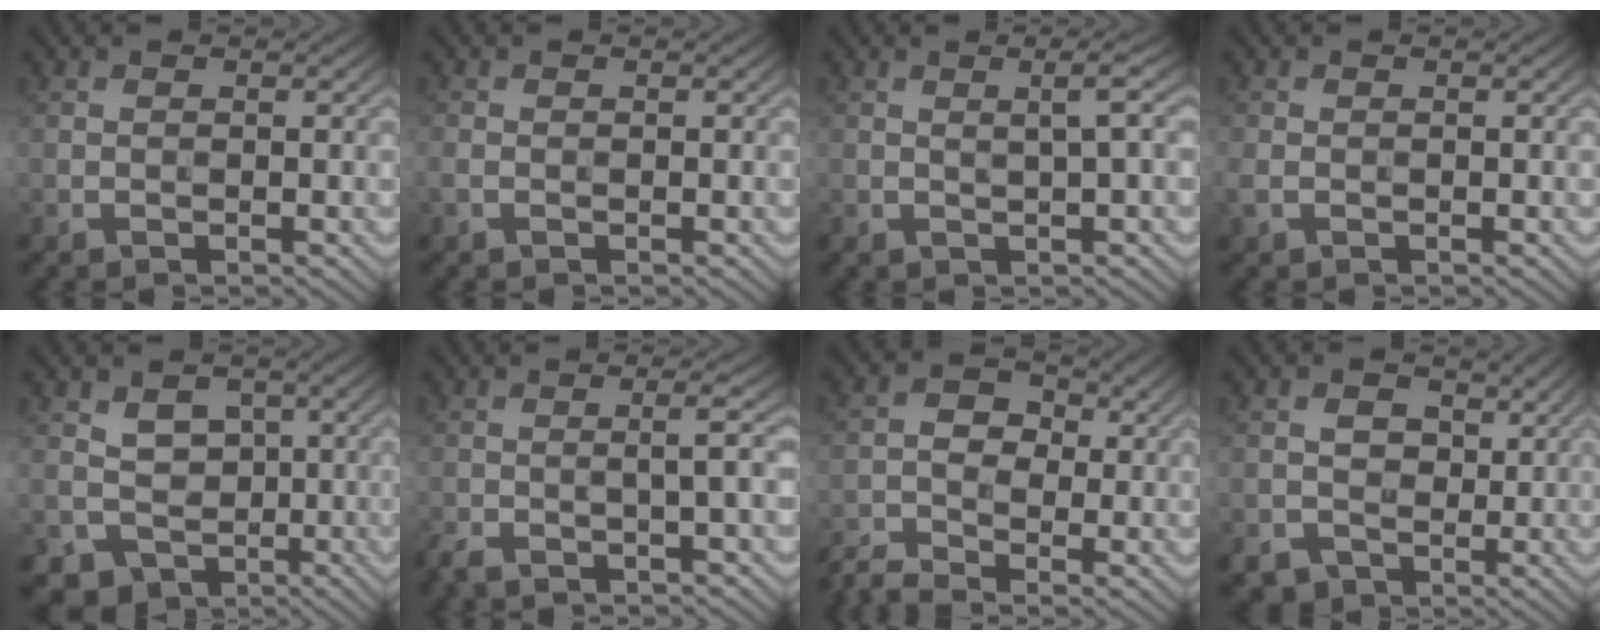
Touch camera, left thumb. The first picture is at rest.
{"total": 1.0, "force": [-0.4, 0.6, 0.6], "torque": [-0.021, -0.002, -0.011]}
{"total": 2.2, "force": [0.6, 0.2, 2.1], "torque": [-0.035, 0.011, 0.009]}
{"total": 1.7, "force": [-0.6, 1.2, 1.0], "torque": [-0.038, -0.007, -0.013]}
{"total": 5.7, "force": [-0.9, 5.0, 2.6], "torque": [-0.053, -0.013, -0.021]}
{"total": 3.6, "force": [-1.4, 0.7, 3.3], "torque": [-0.046, 0.006, -0.039]}
{"total": 4.5, "force": [-2.7, 2.7, 2.4], "torque": [-0.049, 0.000, -0.068]}
{"total": 4.1, "force": [-0.3, 3.9, 1.3], "torque": [-0.026, -0.002, -0.011]}